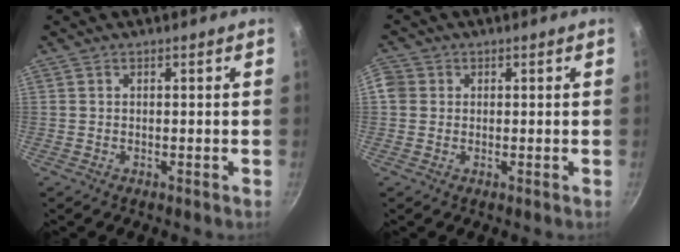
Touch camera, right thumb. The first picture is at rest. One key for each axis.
{"total": 3.1, "fx": 0.2, "fy": 2.9, "fz": 1.0, "tx": -0.007, "ty": 0.003, "tz": -0.005}